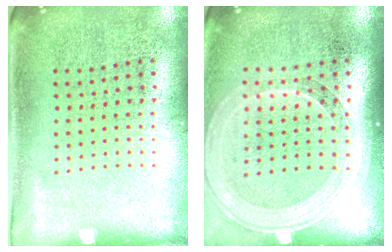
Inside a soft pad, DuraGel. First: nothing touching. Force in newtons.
{"total": 1.7, "press": 1.6, "slide": 0.7}